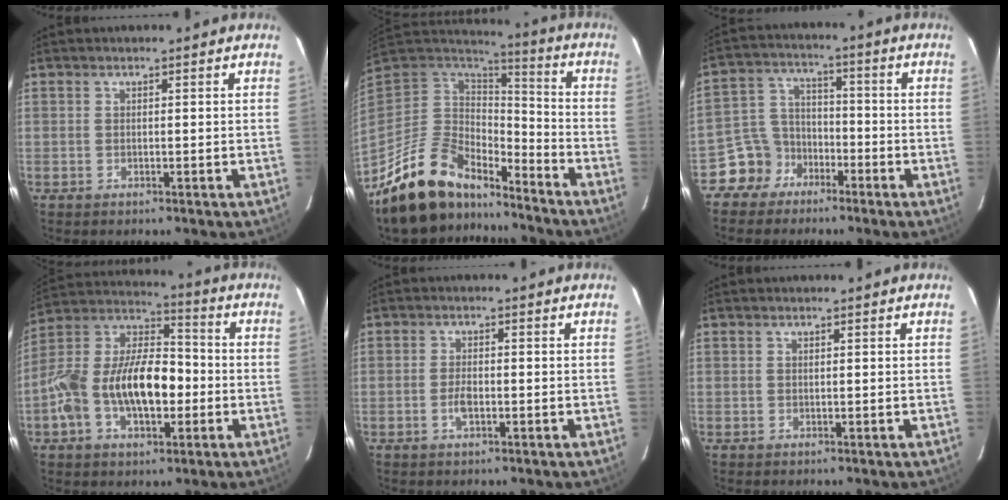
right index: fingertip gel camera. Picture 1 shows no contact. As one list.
[{"total": 18.1, "force": [-14.2, 7.9, 8.0], "torque": [-0.179, -0.008, -0.241]}, {"total": 7.7, "force": [-5.0, 5.8, 0.7], "torque": [-0.027, 0.033, -0.098]}, {"total": 18.1, "force": [-3.9, 9.6, 14.8], "torque": [-0.286, 0.014, -0.073]}, {"total": 2.9, "force": [-1.0, 1.3, 2.4], "torque": [-0.050, 0.000, -0.018]}, {"total": 0.0}]